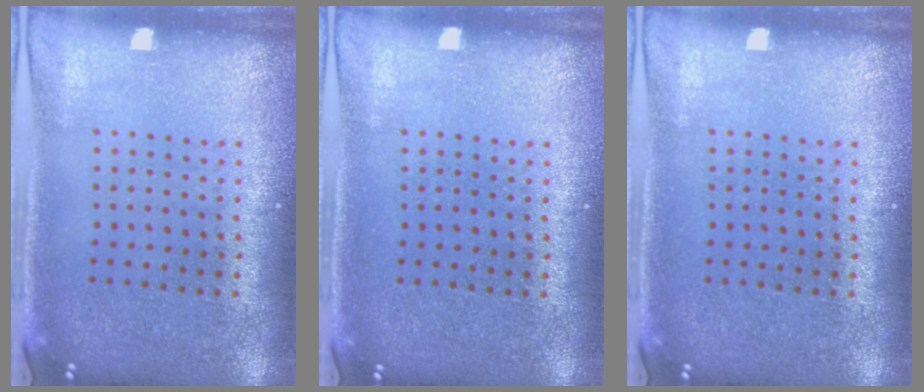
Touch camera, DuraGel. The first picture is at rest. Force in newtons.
{"total": 0.0}
{"total": 0.0}